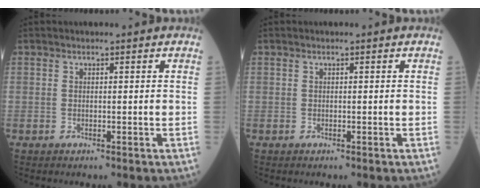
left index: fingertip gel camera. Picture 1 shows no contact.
{"total": 0.0}